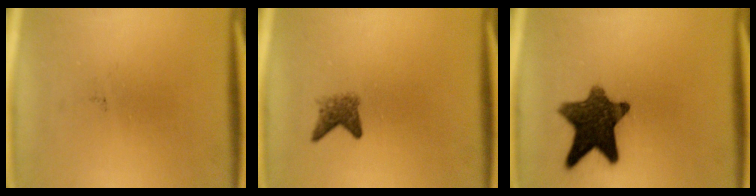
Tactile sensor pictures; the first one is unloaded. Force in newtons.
{"total": 2.3}
{"total": 11.5}